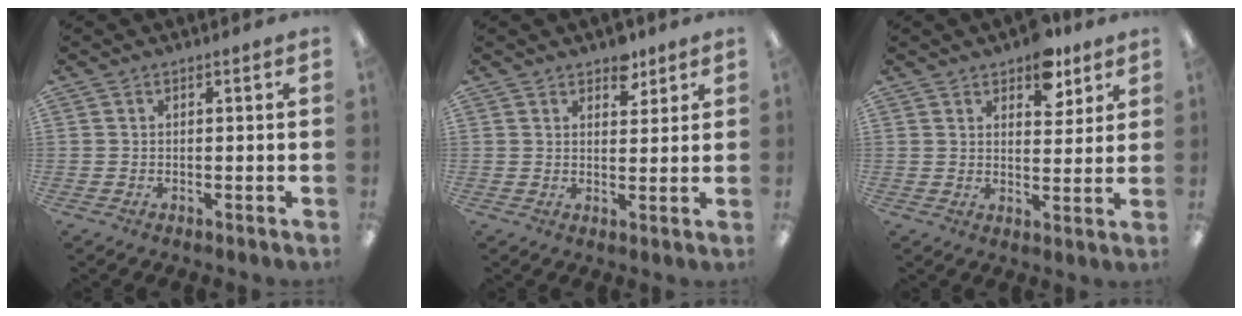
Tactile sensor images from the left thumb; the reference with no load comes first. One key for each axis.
{"total": 5.0, "fx": 3.7, "fy": 2.7, "fz": 1.9, "tx": -0.006, "ty": -0.020, "tz": 0.061}
{"total": 7.8, "fx": 5.7, "fy": 4.1, "fz": 3.5, "tx": -0.029, "ty": -0.028, "tz": 0.096}